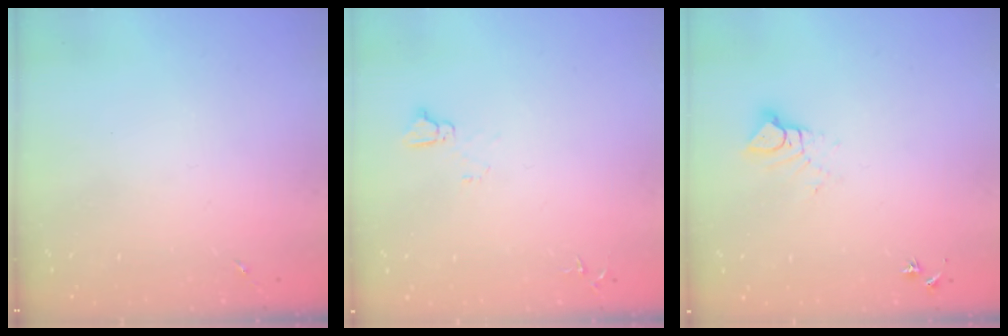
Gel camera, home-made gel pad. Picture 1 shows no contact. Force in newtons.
{"total": 4.1, "press": 4.1, "slide": 0.4}
{"total": 6.3, "press": 6.3, "slide": 0.1}